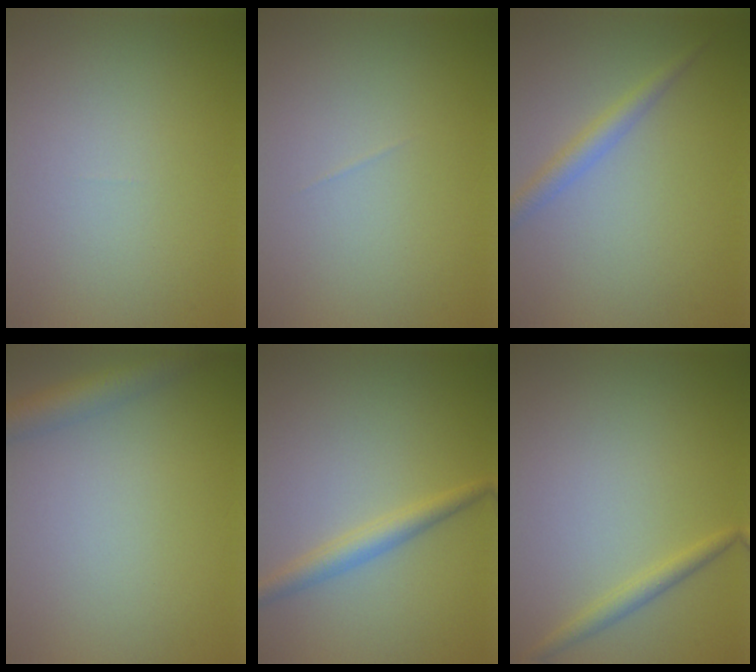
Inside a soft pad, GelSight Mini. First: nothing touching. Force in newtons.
{"total": 0.0}
{"total": 2.0, "press": 2.0, "slide": 0.0}
{"total": 3.0, "press": 3.0, "slide": 0.1}
{"total": 2.4, "press": 2.4, "slide": 0.1}
{"total": 1.5, "press": 1.5, "slide": 0.1}